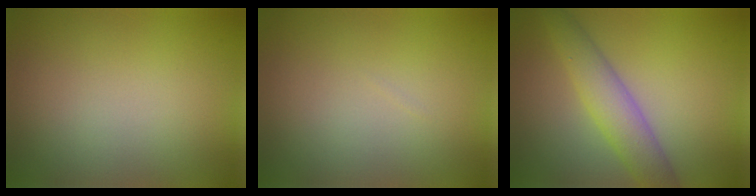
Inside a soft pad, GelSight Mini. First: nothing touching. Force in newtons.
{"total": 0.0}
{"total": 4.1, "press": 4.1, "slide": 0.2}